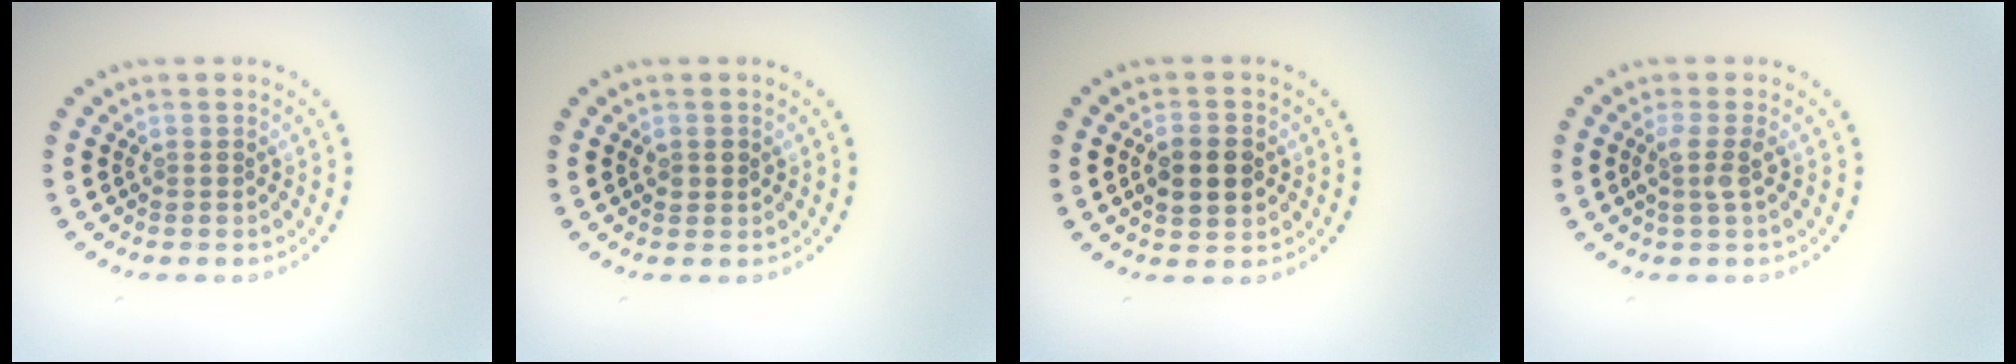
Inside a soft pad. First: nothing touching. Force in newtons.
{"total": 0.9, "press": 0.9, "slide": 0.1}
{"total": 4.1, "press": 4.1, "slide": 0.3}
{"total": 1.7, "press": 1.2, "slide": 1.2}